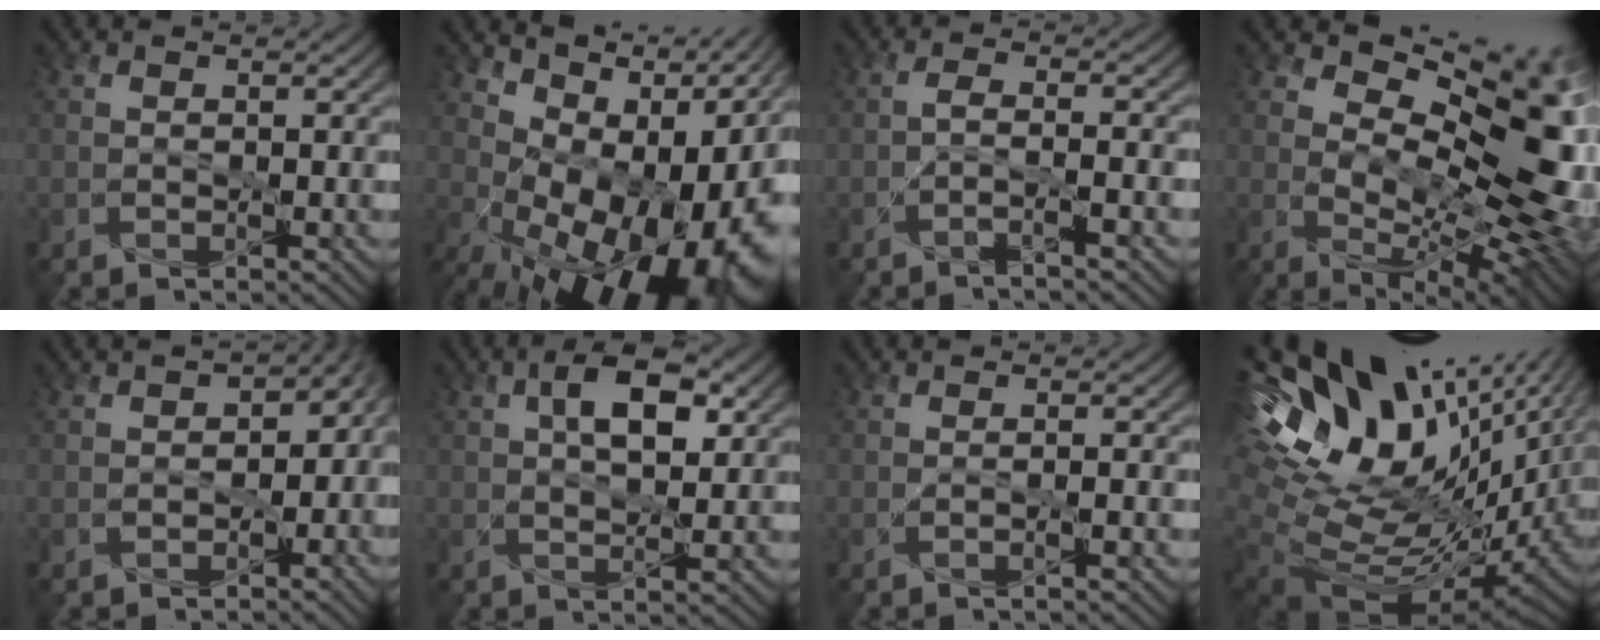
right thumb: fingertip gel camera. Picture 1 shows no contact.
{"total": 17.4, "force": [2.2, 10.2, 13.9], "torque": [-0.158, -0.008, 0.078]}
{"total": 2.4, "force": [-1.3, 0.1, 2.0], "torque": [-0.043, 0.007, -0.031]}
{"total": 15.4, "force": [4.8, 8.7, 11.7], "torque": [-0.169, 0.006, 0.078]}
{"total": 4.8, "force": [-0.9, 3.5, 3.2], "torque": [-0.035, -0.009, -0.010]}
{"total": 6.5, "force": [1.9, 2.9, 5.5], "torque": [-0.097, 0.007, 0.029]}
{"total": 1.1, "force": [-0.4, -0.1, 1.0], "torque": [-0.020, 0.002, -0.007]}
{"total": 20.7, "force": [6.9, 10.8, 16.2], "torque": [-0.295, 0.024, 0.152]}